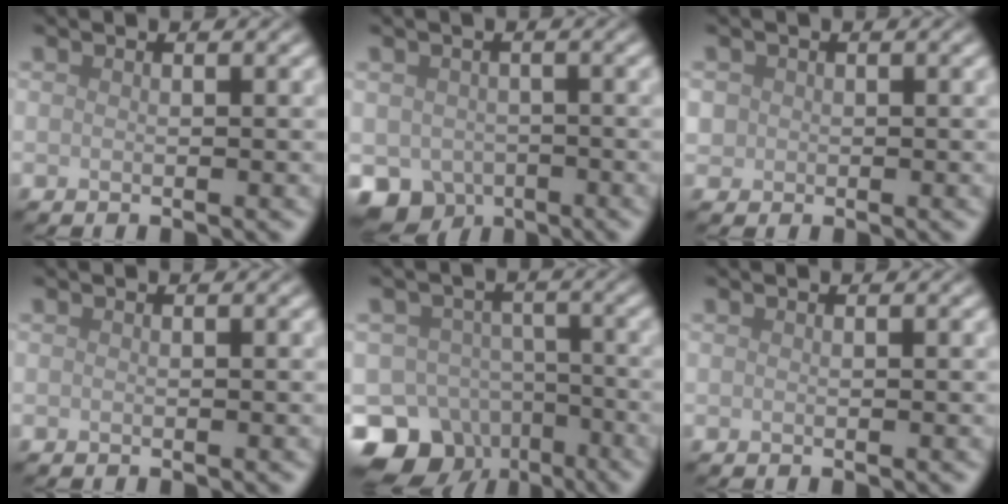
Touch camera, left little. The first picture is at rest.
{"total": 5.8, "force": [-3.2, 4.4, 1.9], "torque": [-0.039, -0.033, -0.044]}
{"total": 1.3, "force": [0.0, 1.3, 0.1], "torque": [0.004, -0.002, 0.001]}
{"total": 0.0}
{"total": 11.9, "force": [-7.8, 8.2, 3.5], "torque": [-0.064, -0.014, -0.117]}
{"total": 0.0}